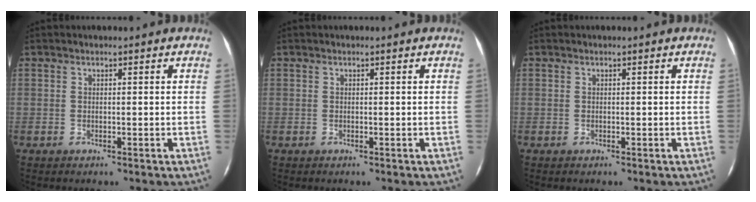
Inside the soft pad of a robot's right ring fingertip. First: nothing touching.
{"total": 0.0}
{"total": 0.0}